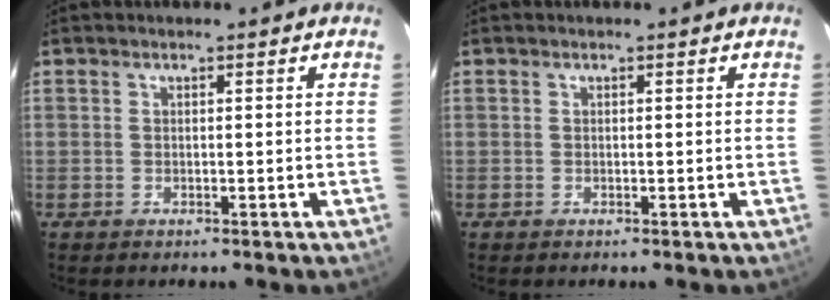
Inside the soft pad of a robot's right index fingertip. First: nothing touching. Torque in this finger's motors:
{"motor_torque": [0.00, 0.00, 0.00, 0.00]}